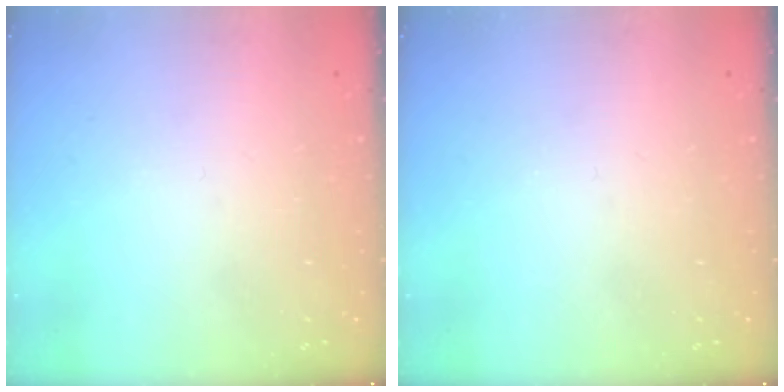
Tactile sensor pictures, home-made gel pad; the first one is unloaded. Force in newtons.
{"total": 0.0}